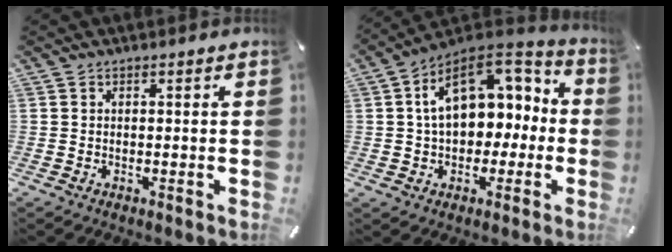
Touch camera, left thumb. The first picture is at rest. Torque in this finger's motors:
{"motor_torque": [1.64, 3.37, 1.60, -1.17, 0.64]}